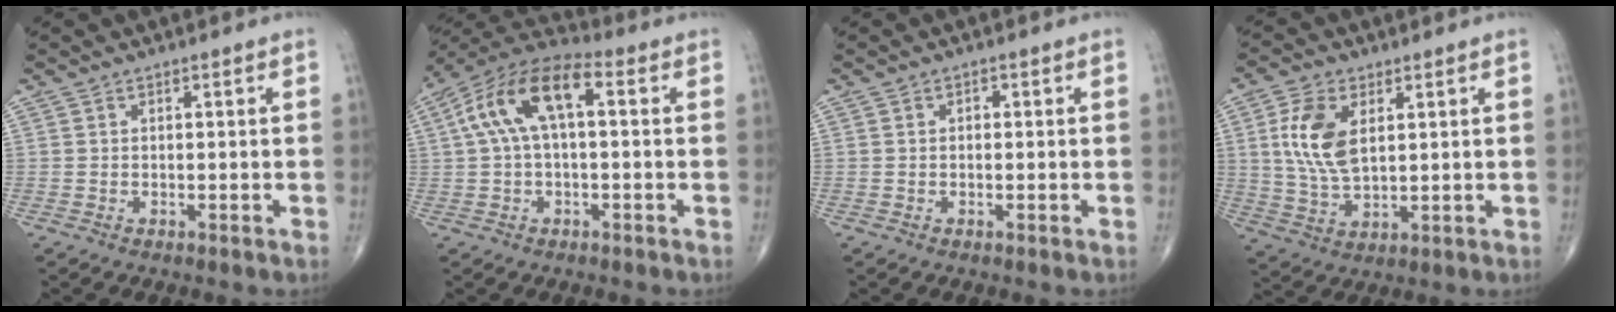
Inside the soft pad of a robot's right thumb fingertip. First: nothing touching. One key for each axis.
{"total": 13.2, "fx": 2.3, "fy": 6.1, "fz": 11.5, "tx": -0.228, "ty": 0.046, "tz": 0.033}
{"total": 0.8, "fx": 0.0, "fy": 0.6, "fz": 0.5, "tx": -0.005, "ty": 0.003, "tz": -0.001}
{"total": 10.4, "fx": 2.8, "fy": 5.7, "fz": 8.3, "tx": -0.166, "ty": -0.010, "tz": 0.058}